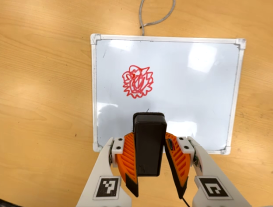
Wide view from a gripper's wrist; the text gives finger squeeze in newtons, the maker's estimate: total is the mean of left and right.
{"total": 5.1, "left": 4.5, "right": 5.7}